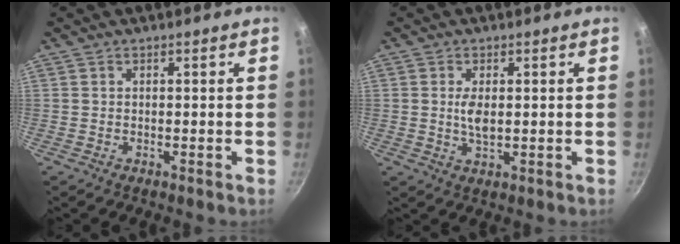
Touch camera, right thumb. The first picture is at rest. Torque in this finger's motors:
{"motor_torque": [0.32, 0.21, 0.77, 0.32, 0.23]}